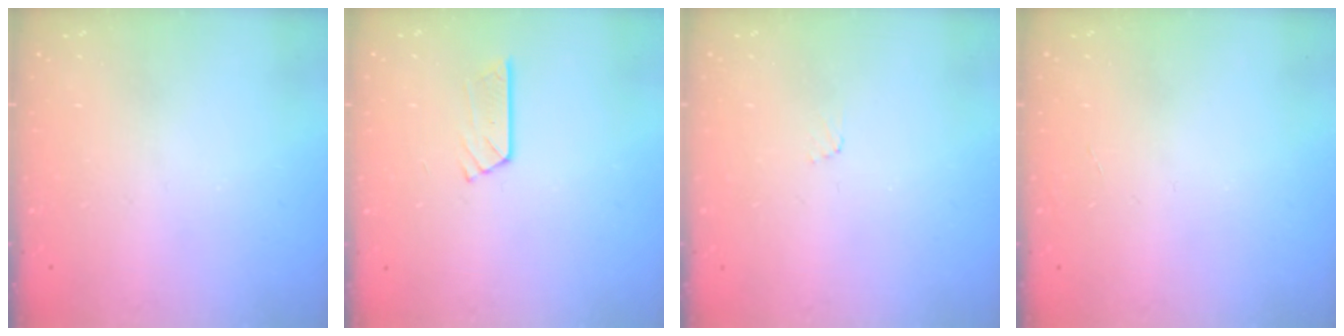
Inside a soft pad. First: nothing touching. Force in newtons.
{"total": 4.6, "press": 4.6, "slide": 0.4}
{"total": 3.5, "press": 3.5, "slide": 0.4}
{"total": 0.0}